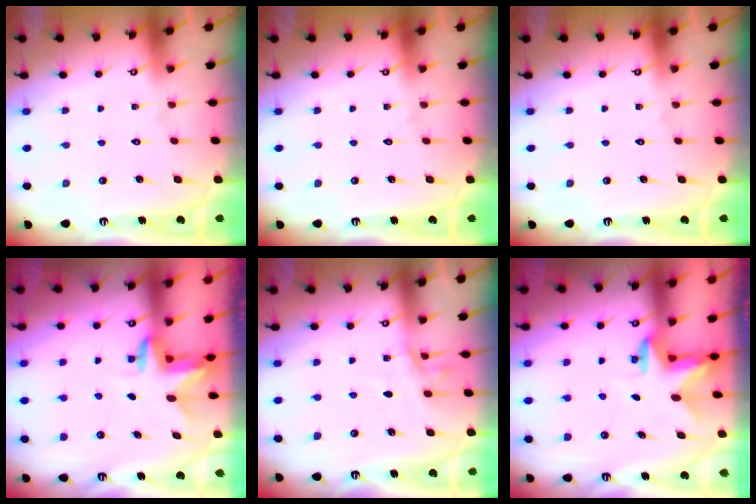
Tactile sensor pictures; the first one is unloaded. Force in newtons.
{"total": 0.0}
{"total": 0.0}
{"total": 2.6, "press": 2.6, "slide": 0.1}
{"total": 7.1, "press": 6.8, "slide": 2.0}
{"total": 2.4, "press": 2.4, "slide": 0.4}